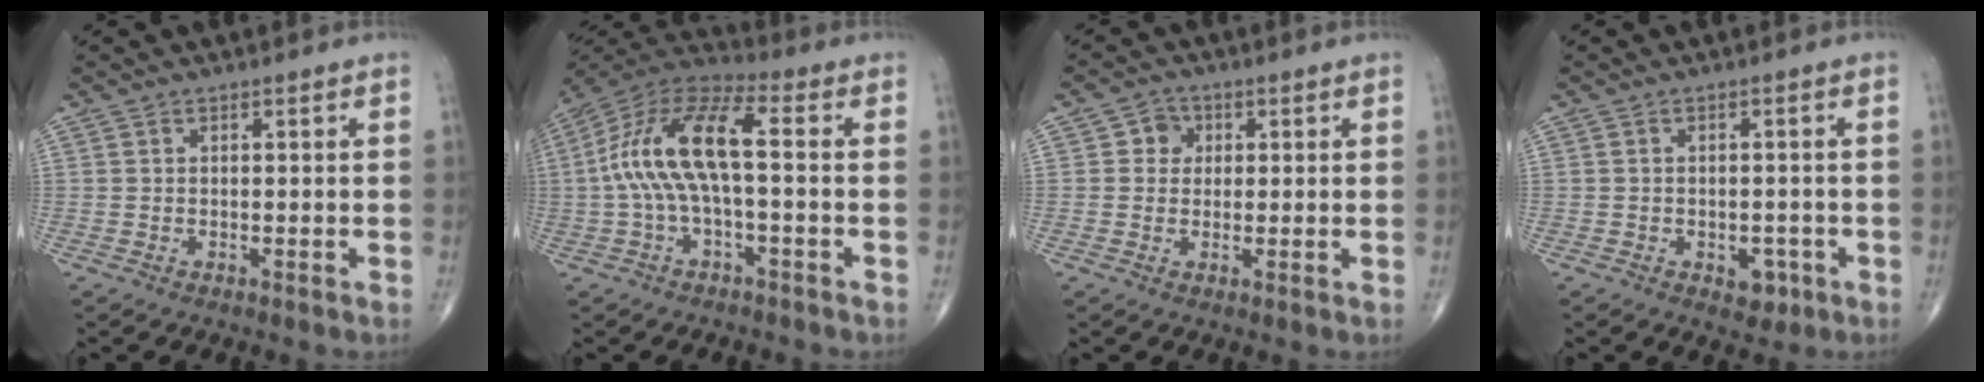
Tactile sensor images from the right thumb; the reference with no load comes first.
{"total": 14.5, "force": [-0.2, 5.3, 13.5], "torque": [-0.281, 0.048, -0.009]}
{"total": 3.5, "force": [0.8, 3.2, 1.1], "torque": [0.006, 0.004, 0.006]}
{"total": 3.6, "force": [-1.5, 2.3, 2.3], "torque": [-0.006, 0.006, -0.015]}